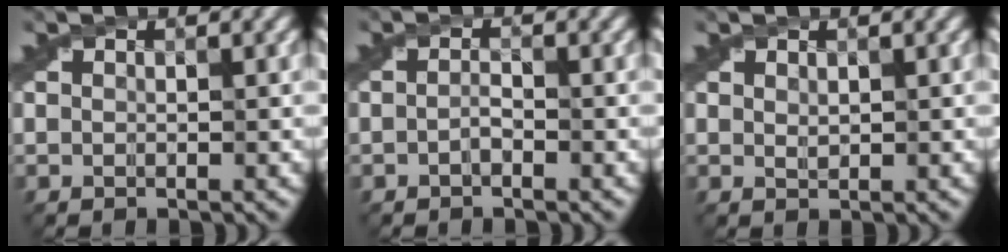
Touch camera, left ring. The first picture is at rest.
{"total": 0.9, "force": [-0.5, 0.3, 0.7], "torque": [-0.018, 0.002, -0.011]}
{"total": 0.7, "force": [0.4, 0.3, 0.4], "torque": [-0.012, -0.002, 0.013]}